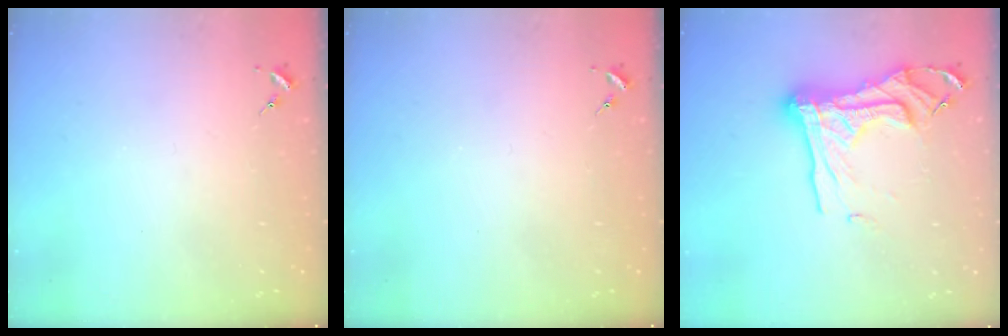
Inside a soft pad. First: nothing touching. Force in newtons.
{"total": 0.0}
{"total": 20.6, "press": 20.5, "slide": 1.9}